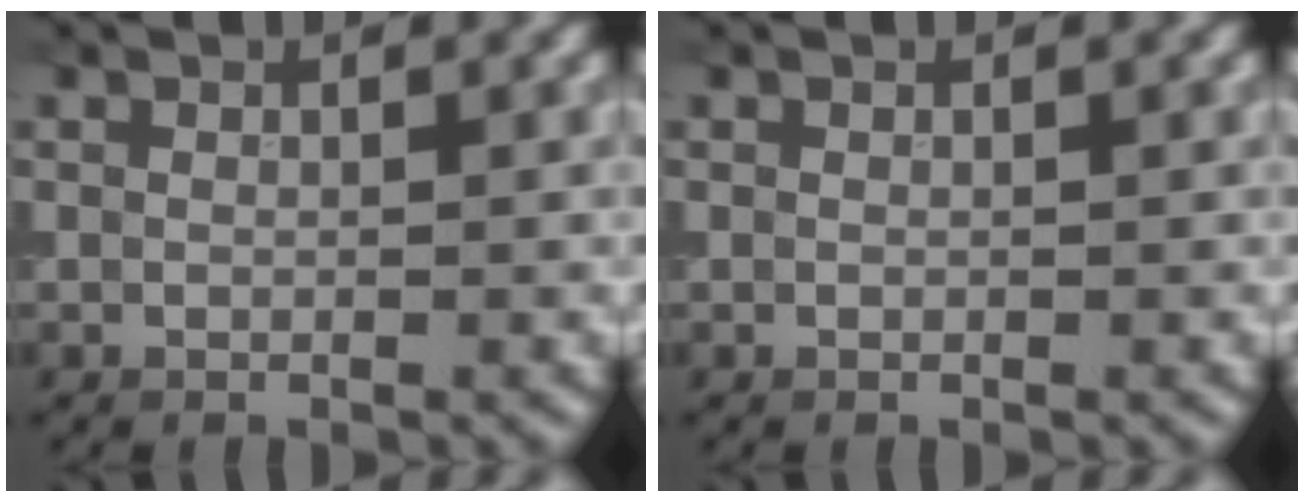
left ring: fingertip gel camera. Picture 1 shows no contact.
{"total": 0.0}